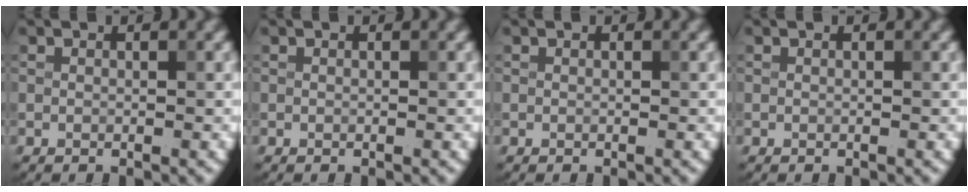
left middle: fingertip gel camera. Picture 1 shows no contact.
{"total": 0.0}
{"total": 0.0}
{"total": 0.0}